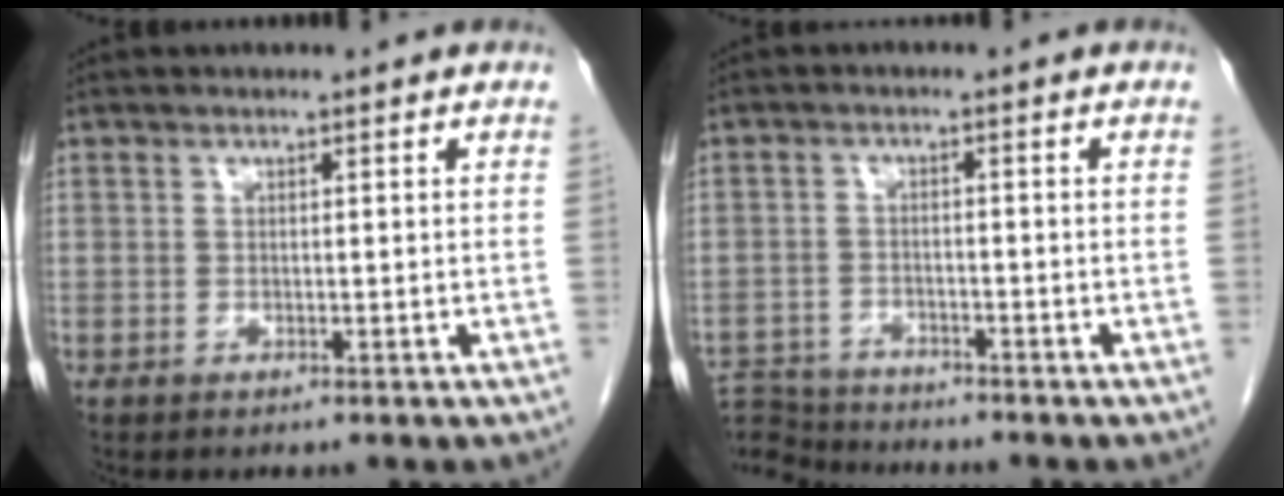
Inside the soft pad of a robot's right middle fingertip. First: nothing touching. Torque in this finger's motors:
{"motor_torque": [0.05, 0.19, -0.06, -0.02]}